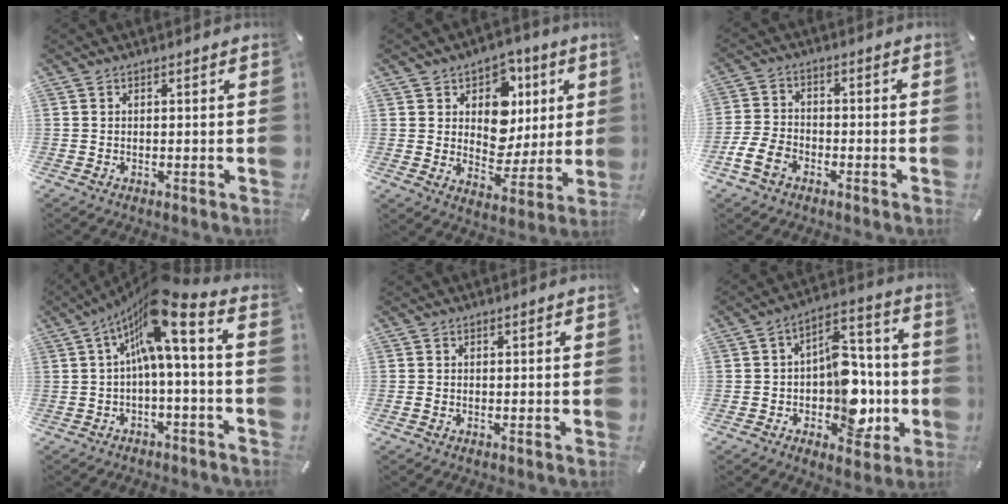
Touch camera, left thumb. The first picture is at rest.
{"total": 12.0, "force": [3.4, 10.2, 5.2], "torque": [-0.071, -0.025, 0.064]}
{"total": 7.4, "force": [-3.8, 5.2, 3.7], "torque": [-0.082, 0.019, -0.071]}
{"total": 12.2, "force": [3.6, 1.8, 11.6], "torque": [-0.209, -0.029, 0.055]}
{"total": 1.0, "force": [-0.4, 0.6, 0.7], "torque": [-0.013, 0.000, -0.007]}
{"total": 15.0, "force": [-2.9, 10.6, 10.2], "torque": [-0.130, 0.010, -0.044]}